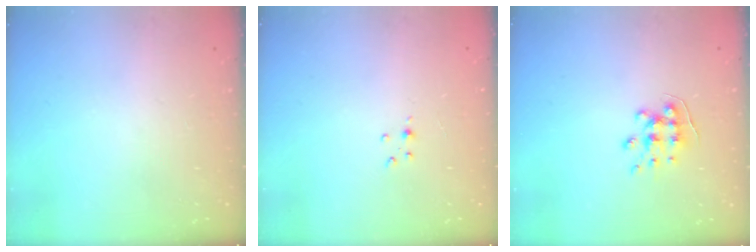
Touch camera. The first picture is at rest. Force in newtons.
{"total": 2.8, "press": 2.8, "slide": 0.4}
{"total": 6.6, "press": 6.6, "slide": 0.6}